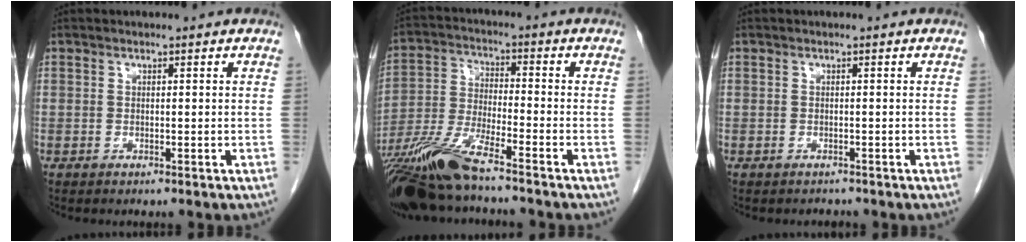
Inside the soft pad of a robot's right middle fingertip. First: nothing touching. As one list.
[{"total": 12.2, "force": [-9.7, 0.7, 7.3], "torque": [-0.154, -0.021, -0.185]}, {"total": 0.9, "force": [-0.8, 0.4, -0.1], "torque": [-0.005, -0.002, -0.013]}]